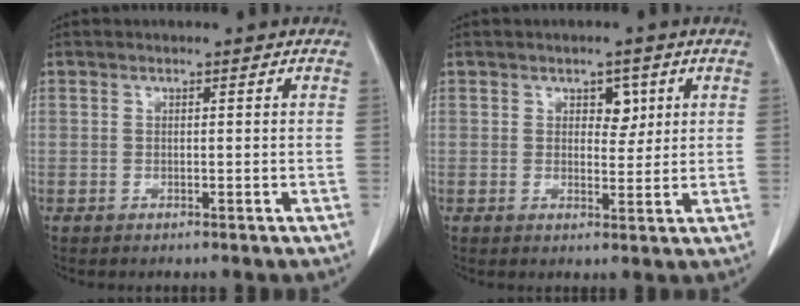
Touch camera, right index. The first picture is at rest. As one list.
[{"total": 3.1, "force": [1.3, 1.9, 2.1], "torque": [-0.022, 0.003, 0.020]}]